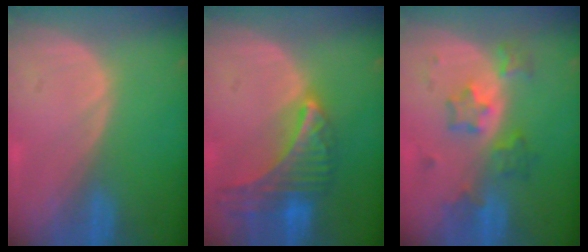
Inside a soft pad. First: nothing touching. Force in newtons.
{"total": 9.0, "press": 7.9, "slide": 4.3}
{"total": 6.1, "press": 5.9, "slide": 1.6}